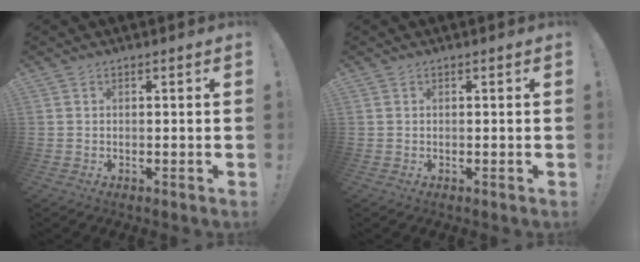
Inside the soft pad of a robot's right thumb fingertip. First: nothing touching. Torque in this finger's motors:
{"motor_torque": [0.00, 0.00, 0.00, 0.00, 0.03]}